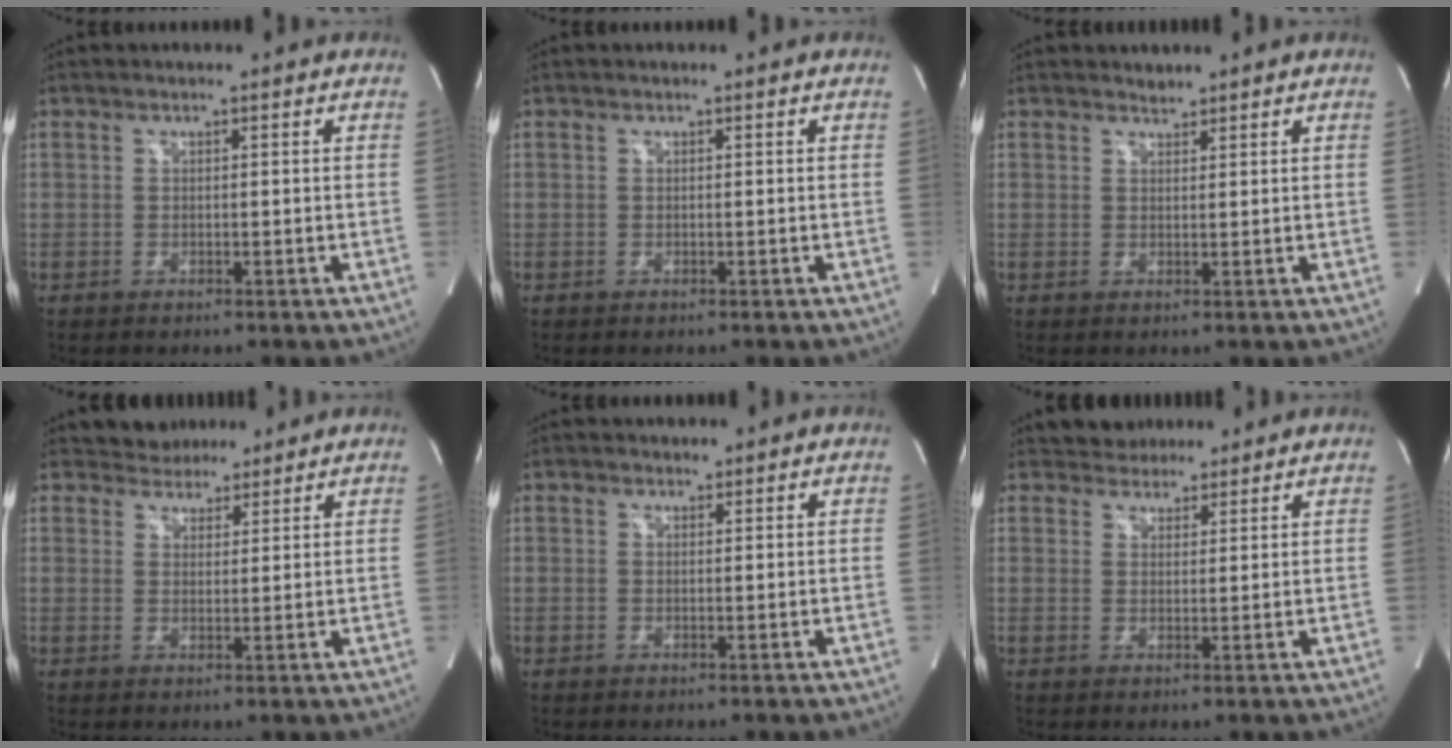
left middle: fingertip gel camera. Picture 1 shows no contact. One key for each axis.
{"total": 0.0}
{"total": 1.1, "fx": 1.1, "fy": 0.3, "fz": -0.1, "tx": -0.003, "ty": 0.000, "tz": 0.018}
{"total": 4.2, "fx": 3.7, "fy": 1.9, "fz": 0.0, "tx": 0.001, "ty": 0.010, "tz": 0.057}
{"total": 0.8, "fx": 0.6, "fy": 0.5, "fz": 0.0, "tx": 0.002, "ty": 0.001, "tz": 0.007}
{"total": 3.9, "fx": 3.4, "fy": 1.9, "fz": 0.0, "tx": 0.002, "ty": 0.013, "tz": 0.053}